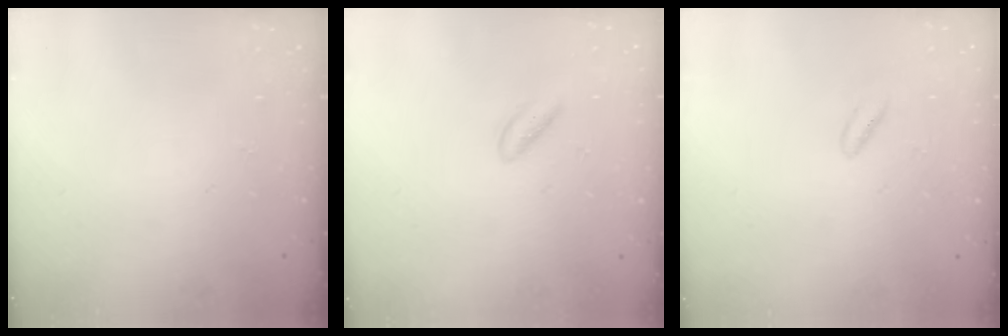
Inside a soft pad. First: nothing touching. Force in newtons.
{"total": 1.6, "press": 1.5, "slide": 0.5}
{"total": 1.8, "press": 1.6, "slide": 0.8}